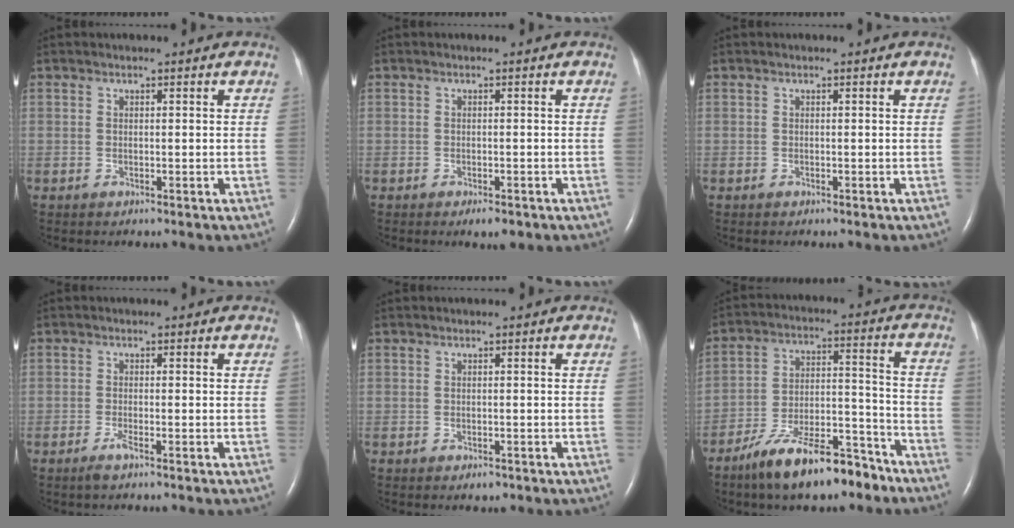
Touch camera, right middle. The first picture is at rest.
{"total": 2.2, "force": [-1.4, 0.7, 1.5], "torque": [-0.023, -0.003, -0.014]}
{"total": 0.0}
{"total": 1.5, "force": [-1.0, -0.1, 1.1], "torque": [-0.030, -0.004, -0.023]}
{"total": 1.0, "force": [-0.6, 0.5, 0.6], "torque": [-0.011, -0.002, -0.004]}
{"total": 14.3, "force": [-10.8, 4.1, 8.5], "torque": [-0.141, 0.017, -0.183]}